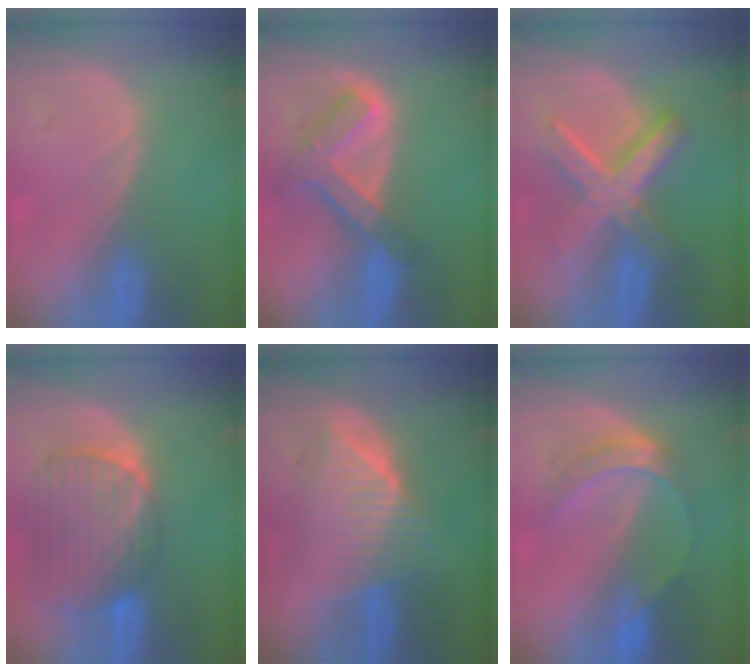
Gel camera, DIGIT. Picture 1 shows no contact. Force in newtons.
{"total": 7.7, "press": 6.5, "slide": 4.0}
{"total": 9.0, "press": 9.0, "slide": 0.7}
{"total": 10.5, "press": 8.9, "slide": 5.5}
{"total": 7.7, "press": 7.7, "slide": 0.3}
{"total": 5.0, "press": 5.0, "slide": 0.8}